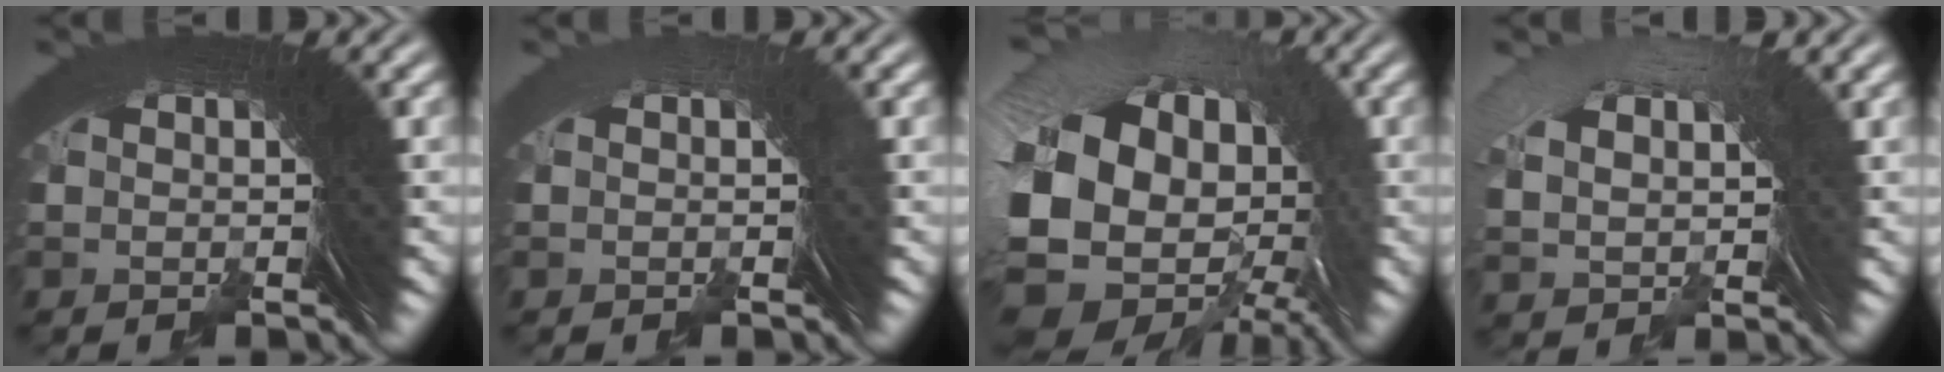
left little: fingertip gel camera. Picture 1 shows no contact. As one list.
[{"total": 1.5, "force": [-1.0, -0.9, -0.6], "torque": [0.019, 0.006, -0.015]}, {"total": 10.9, "force": [-2.4, 7.9, 7.1], "torque": [-0.181, -0.047, -0.024]}, {"total": 2.9, "force": [1.5, 1.3, 2.1], "torque": [-0.036, 0.011, 0.037]}]